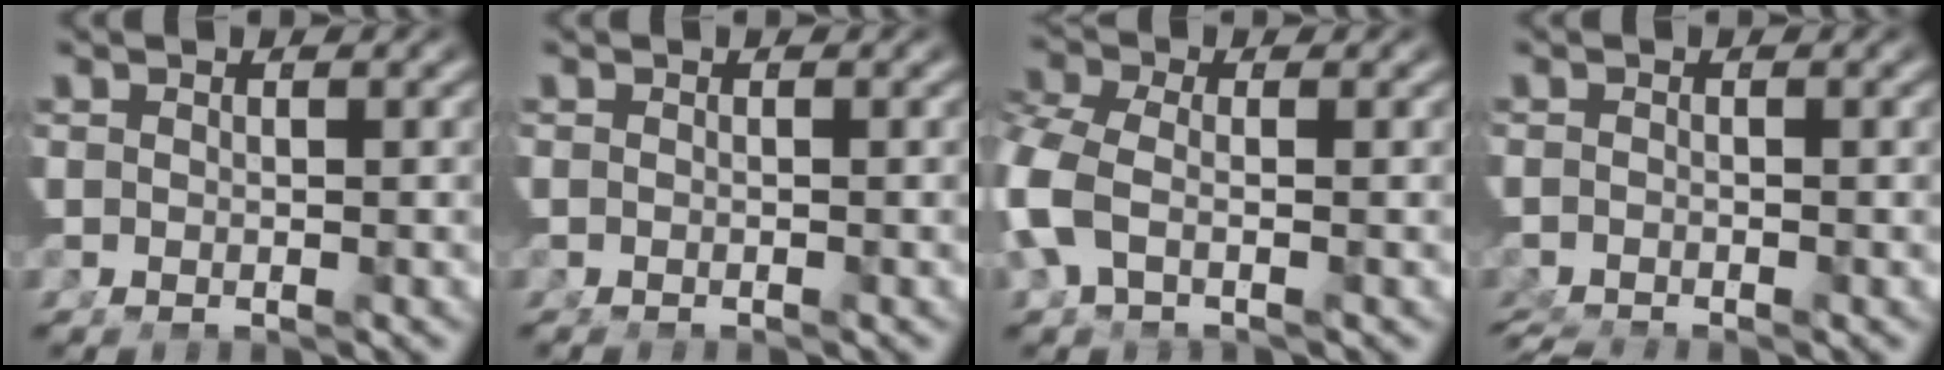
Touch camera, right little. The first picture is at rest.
{"total": 0.6, "force": [-0.6, 0.1, 0.1], "torque": [-0.008, -0.005, -0.008]}
{"total": 3.3, "force": [-0.7, 1.6, 2.8], "torque": [-0.083, -0.016, -0.001]}
{"total": 1.8, "force": [-1.7, 0.2, 0.4], "torque": [-0.014, -0.012, -0.024]}